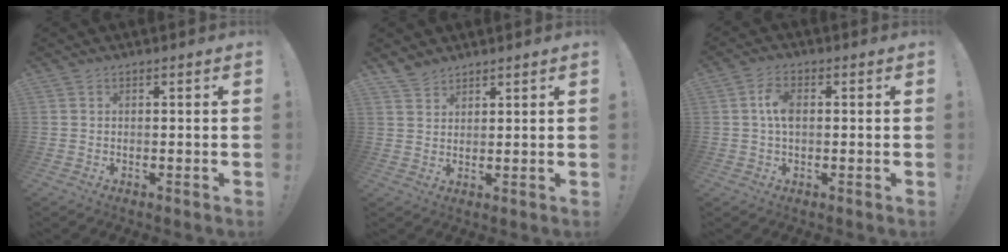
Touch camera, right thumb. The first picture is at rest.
{"total": 3.5, "force": [3.2, 1.5, 0.5], "torque": [-0.009, -0.021, 0.061]}
{"total": 5.7, "force": [0.4, 3.2, 4.7], "torque": [-0.080, 0.004, 0.004]}